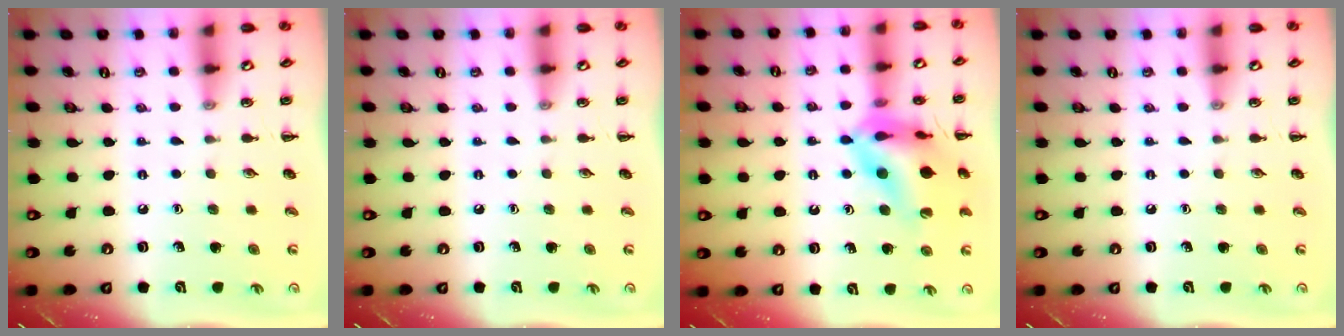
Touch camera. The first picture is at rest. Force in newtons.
{"total": 0.0}
{"total": 16.9, "press": 16.6, "slide": 3.3}
{"total": 0.0}